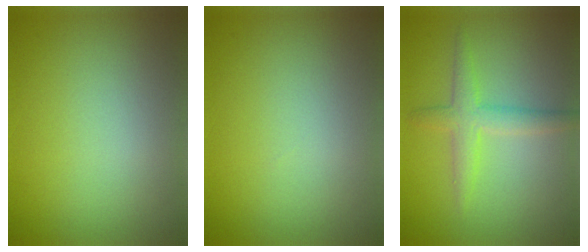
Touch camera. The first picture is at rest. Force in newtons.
{"total": 0.0}
{"total": 2.8, "press": 2.8, "slide": 0.1}